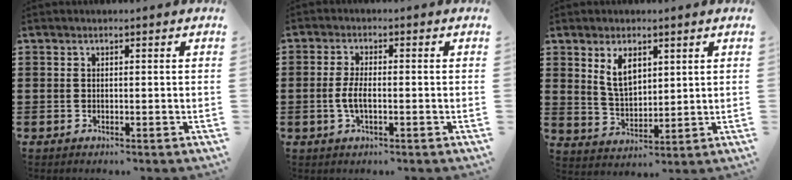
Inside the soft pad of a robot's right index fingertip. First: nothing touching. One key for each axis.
{"total": 3.7, "fx": -0.7, "fy": 1.2, "fz": 3.4, "tx": -0.083, "ty": -0.006, "tz": -0.020}
{"total": 5.8, "fx": 2.7, "fy": 3.0, "fz": 4.2, "tx": -0.085, "ty": 0.005, "tz": 0.046}